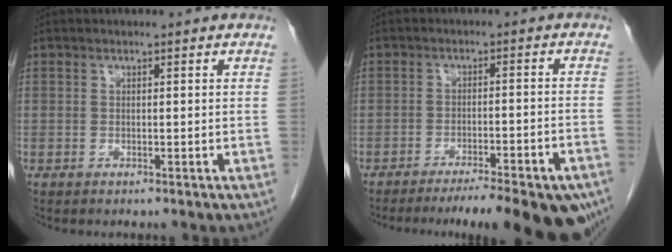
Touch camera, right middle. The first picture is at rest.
{"total": 17.0, "force": [-13.9, 2.4, 9.6], "torque": [-0.077, -0.008, -0.181]}